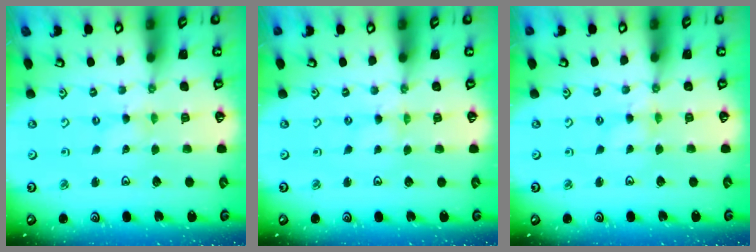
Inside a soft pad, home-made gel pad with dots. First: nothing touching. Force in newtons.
{"total": 0.0}
{"total": 0.9, "press": 0.8, "slide": 0.2}